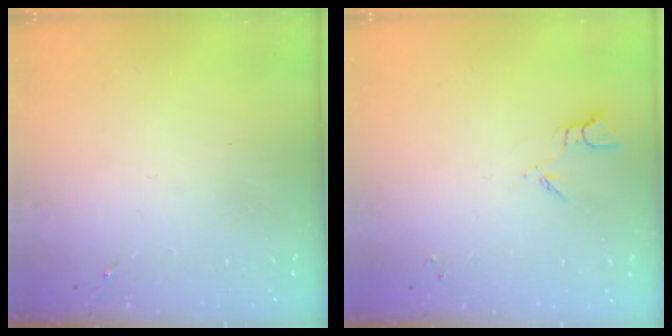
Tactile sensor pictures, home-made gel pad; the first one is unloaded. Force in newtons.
{"total": 3.6, "press": 3.5, "slide": 0.4}